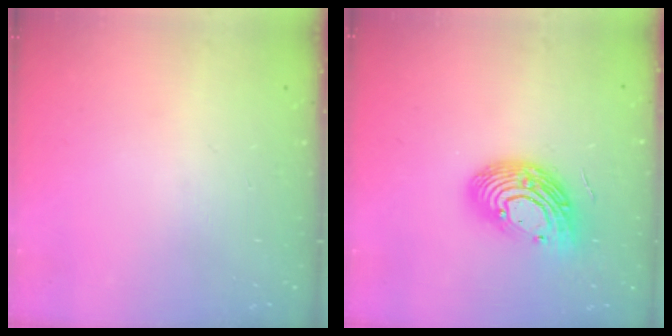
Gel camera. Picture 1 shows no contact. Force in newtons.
{"total": 14.7, "press": 14.7, "slide": 1.0}